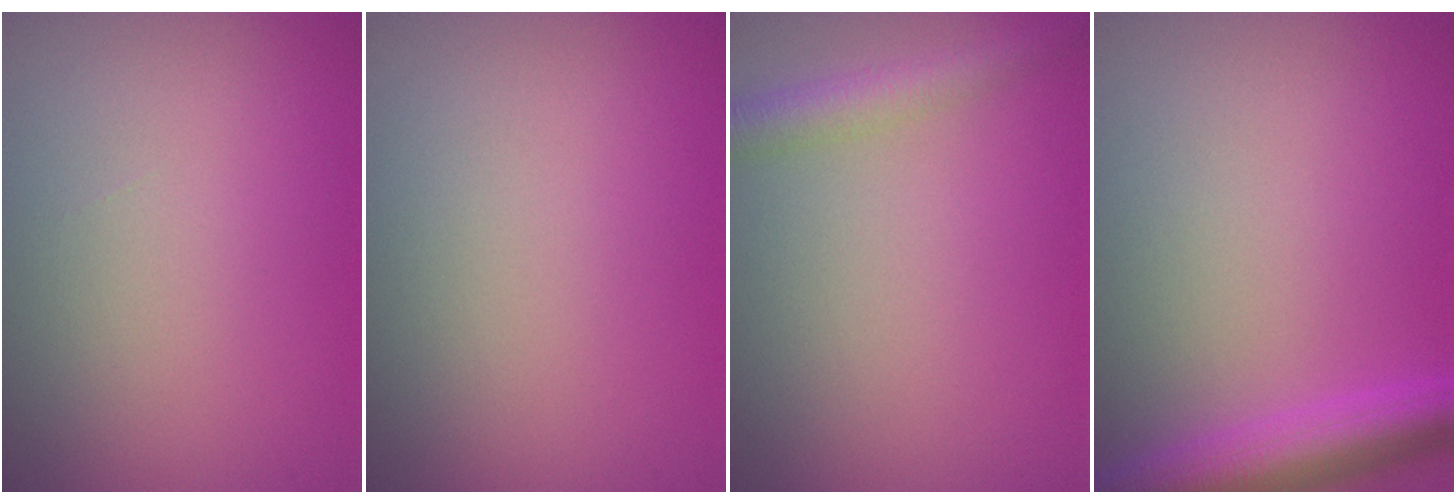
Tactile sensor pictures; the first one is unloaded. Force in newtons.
{"total": 0.0}
{"total": 3.0, "press": 3.0, "slide": 0.1}
{"total": 5.6, "press": 5.6, "slide": 0.3}